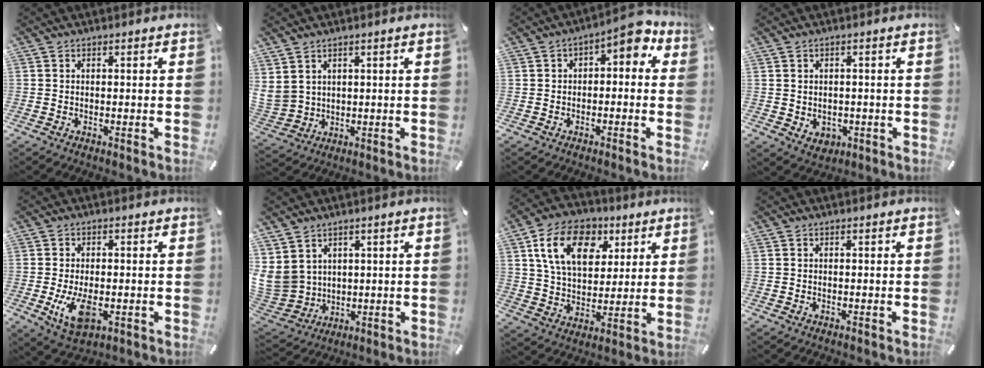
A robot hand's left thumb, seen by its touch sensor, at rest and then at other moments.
{"total": 4.5, "force": [2.7, 3.5, 0.9], "torque": [-0.044, -0.016, 0.049]}
{"total": 5.1, "force": [0.9, 2.8, 4.1], "torque": [-0.059, -0.002, 0.007]}
{"total": 3.1, "force": [0.0, 3.0, 0.7], "torque": [0.001, -0.001, 0.000]}
{"total": 7.8, "force": [-1.7, 4.2, 6.3], "torque": [-0.134, -0.009, -0.030]}
{"total": 8.9, "force": [3.7, 7.8, 2.3], "torque": [-0.092, -0.031, 0.073]}
{"total": 15.3, "force": [6.4, 10.5, 9.1], "torque": [-0.166, -0.004, 0.119]}
{"total": 0.0}